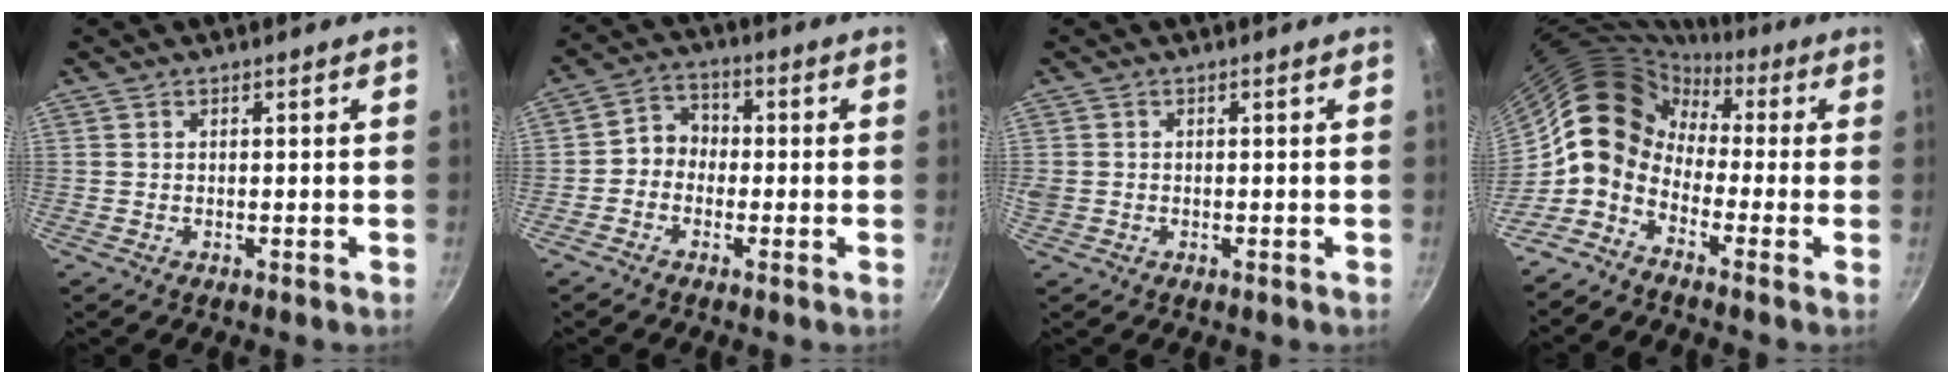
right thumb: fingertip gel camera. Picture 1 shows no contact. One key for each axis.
{"total": 5.2, "fx": -1.2, "fy": 4.5, "fz": 2.4, "tx": -0.017, "ty": 0.026, "tz": -0.038}
{"total": 2.2, "fx": -0.1, "fy": 2.0, "fz": 0.9, "tx": -0.015, "ty": 0.000, "tz": 0.000}
{"total": 10.3, "fx": -1.8, "fy": 8.2, "fz": 5.9, "tx": -0.073, "ty": 0.043, "tz": -0.064}